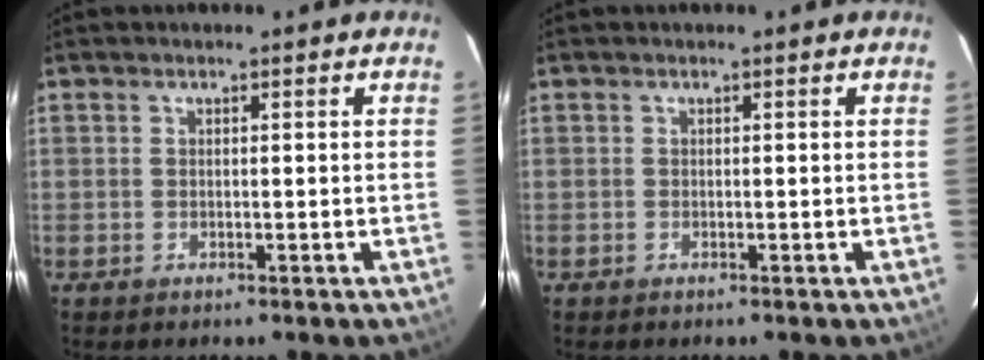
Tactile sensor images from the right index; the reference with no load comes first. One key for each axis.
{"total": 0.0}